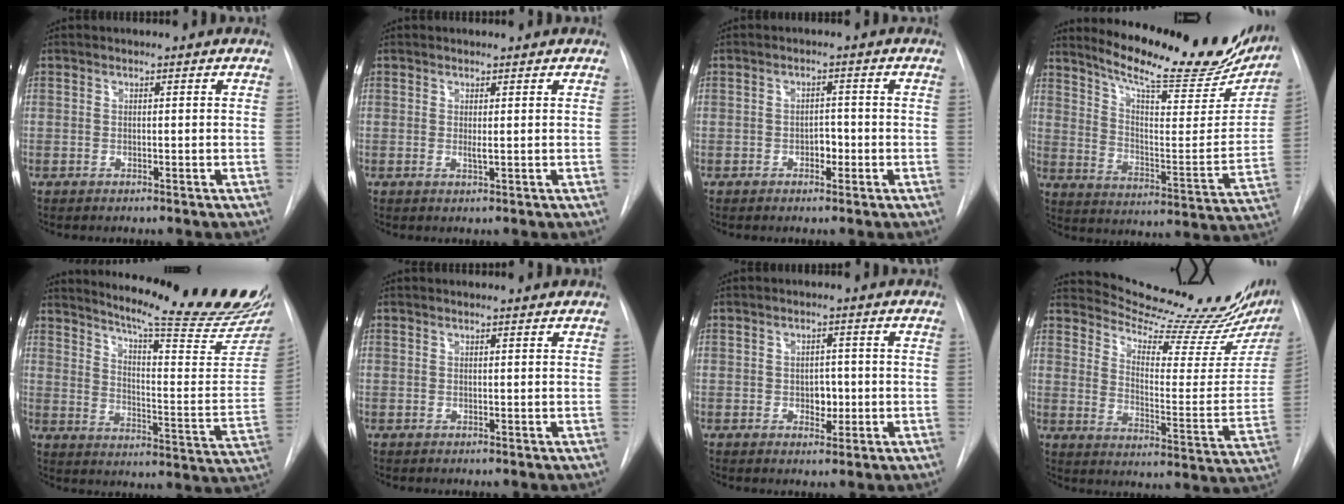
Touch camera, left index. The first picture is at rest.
{"total": 0.8, "force": [0.3, 0.0, 0.8], "torque": [-0.019, -0.002, 0.006]}
{"total": 2.0, "force": [-0.8, 1.2, 1.4], "torque": [-0.016, 0.006, -0.011]}
{"total": 23.6, "force": [20.6, 5.0, 10.2], "torque": [-0.149, -0.051, 0.276]}
{"total": 25.5, "force": [22.5, 1.2, 12.0], "torque": [-0.180, -0.108, 0.283]}
{"total": 2.1, "force": [2.1, 0.0, 0.3], "torque": [-0.007, 0.011, 0.024]}
{"total": 2.6, "force": [-0.3, 1.8, 1.8], "torque": [-0.019, 0.002, -0.001]}
{"total": 22.9, "force": [21.4, 1.9, 8.0], "torque": [-0.114, -0.109, 0.274]}